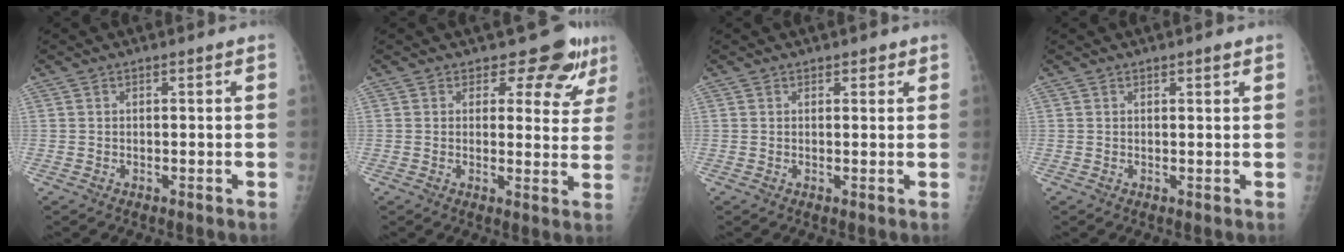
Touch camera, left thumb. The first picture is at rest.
{"total": 7.6, "force": [6.3, 3.6, 2.1], "torque": [0.009, -0.042, 0.062]}
{"total": 1.5, "force": [1.0, 0.8, 0.6], "torque": [0.006, -0.004, 0.009]}
{"total": 1.0, "force": [0.7, 0.3, 0.7], "torque": [-0.007, -0.003, 0.011]}